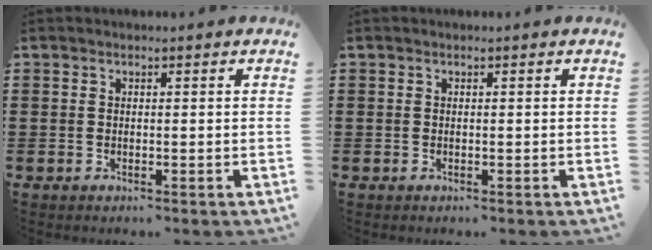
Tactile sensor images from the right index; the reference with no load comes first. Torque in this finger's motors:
{"motor_torque": [0.00, 0.00, 0.00, -0.01]}